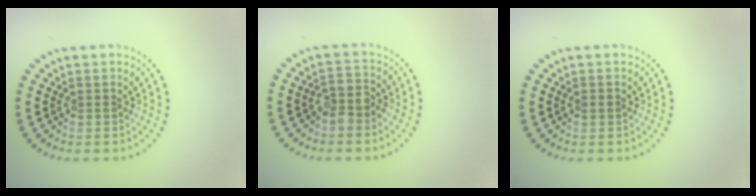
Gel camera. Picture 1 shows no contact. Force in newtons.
{"total": 2.4, "press": 2.1, "slide": 1.2}
{"total": 0.8, "press": 0.8, "slide": 0.1}